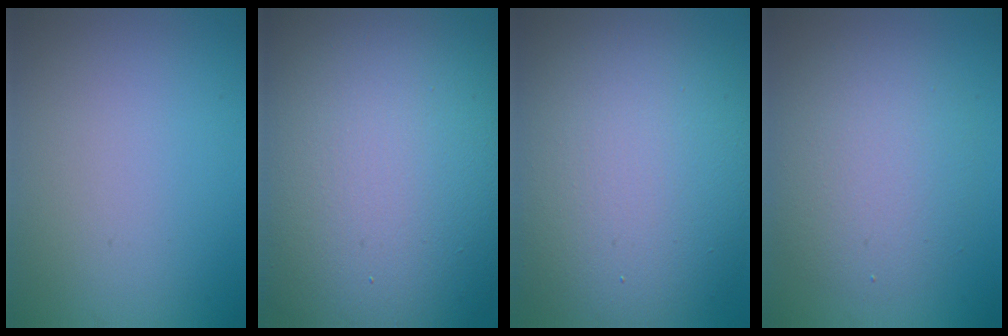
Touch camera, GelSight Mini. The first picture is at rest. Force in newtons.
{"total": 20.0, "press": 20.0, "slide": 1.5}
{"total": 14.3, "press": 14.3, "slide": 0.9}
{"total": 4.9, "press": 4.9, "slide": 0.4}